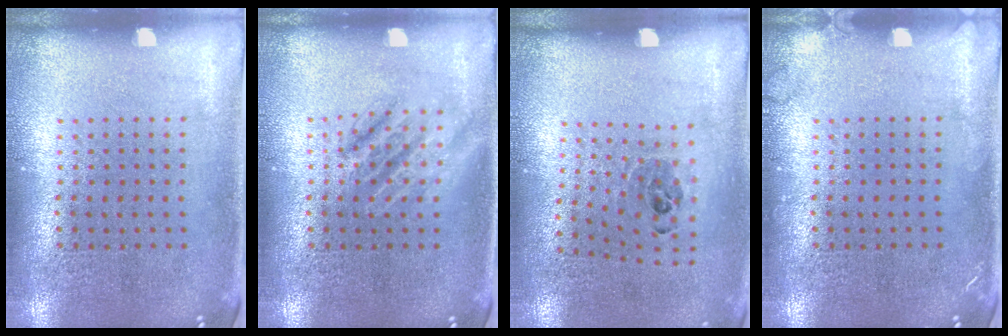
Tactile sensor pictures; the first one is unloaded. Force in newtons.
{"total": 2.6, "press": 2.5, "slide": 0.3}
{"total": 0.9, "press": 0.8, "slide": 0.6}
{"total": 0.8, "press": 0.8, "slide": 0.1}